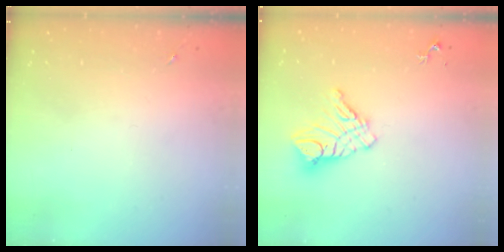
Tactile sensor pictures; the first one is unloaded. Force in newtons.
{"total": 11.5, "press": 11.4, "slide": 0.8}